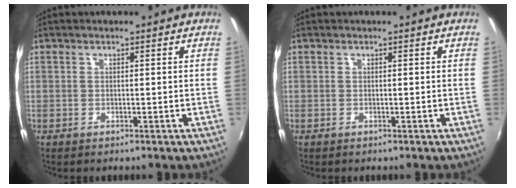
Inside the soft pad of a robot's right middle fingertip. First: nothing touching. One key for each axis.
{"total": 0.0}